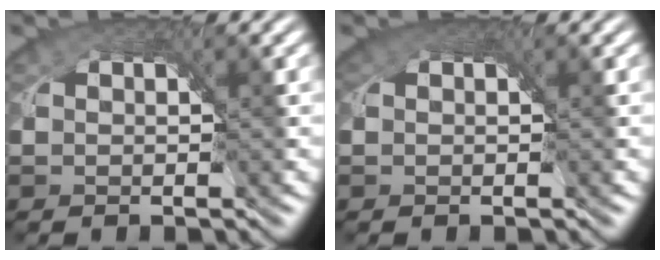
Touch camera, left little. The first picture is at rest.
{"total": 1.9, "force": [0.6, 1.6, 0.8], "torque": [-0.017, 0.000, 0.004]}